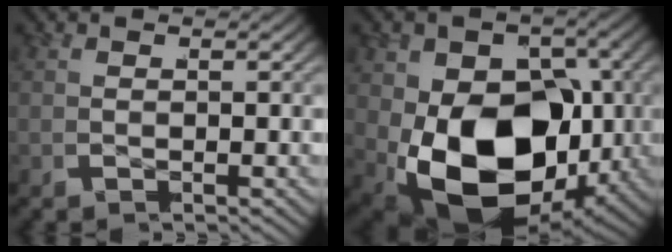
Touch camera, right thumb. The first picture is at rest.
{"total": 19.6, "force": [-2.4, 12.9, 14.6], "torque": [-0.295, -0.074, -0.003]}